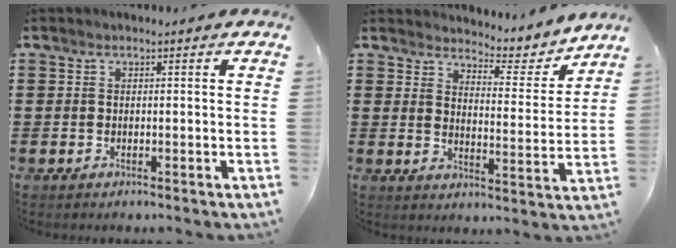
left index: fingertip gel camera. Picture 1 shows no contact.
{"total": 4.7, "force": [4.5, 0.8, 1.0], "torque": [-0.024, -0.045, 0.068]}